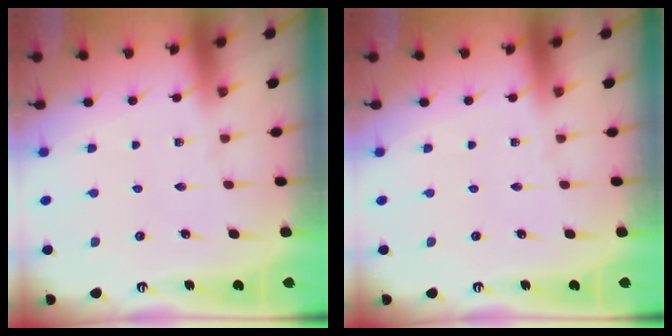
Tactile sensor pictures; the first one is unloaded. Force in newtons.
{"total": 0.0}